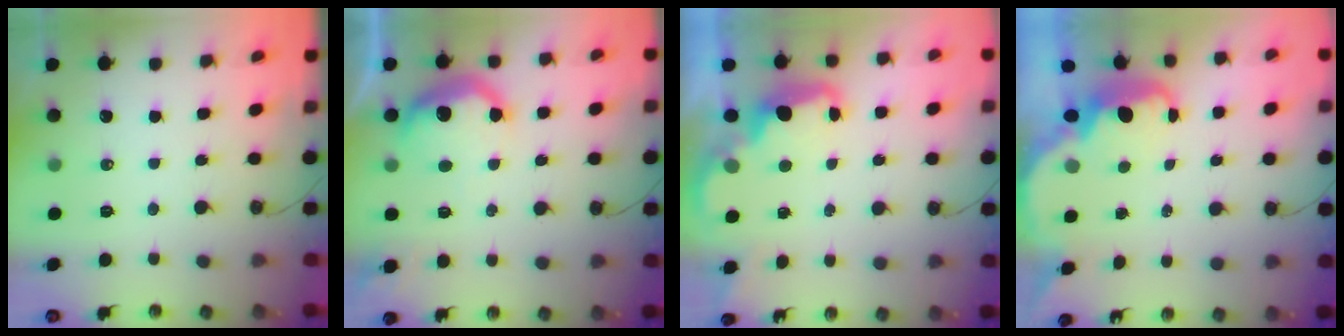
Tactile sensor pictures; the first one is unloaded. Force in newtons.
{"total": 13.0, "press": 13.0, "slide": 0.9}
{"total": 2.8, "press": 2.7, "slide": 0.7}
{"total": 3.8, "press": 3.8, "slide": 0.3}